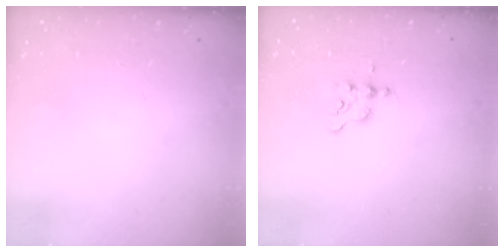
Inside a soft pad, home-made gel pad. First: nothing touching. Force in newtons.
{"total": 2.4, "press": 2.4, "slide": 0.3}